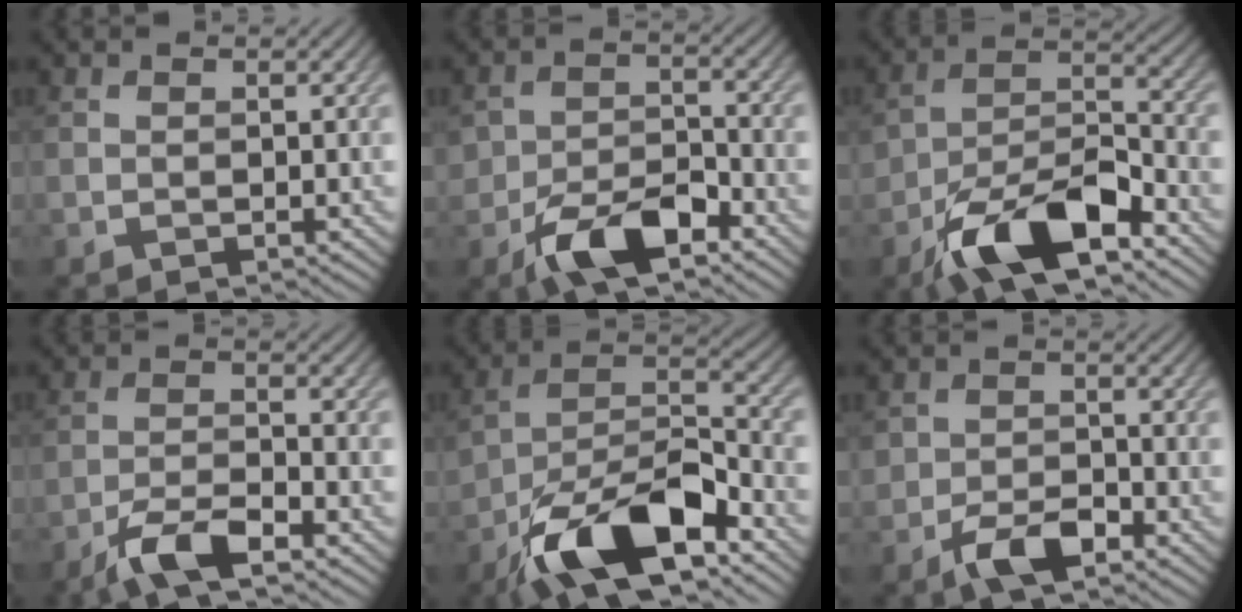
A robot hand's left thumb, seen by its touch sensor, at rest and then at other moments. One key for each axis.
{"total": 7.7, "fx": -4.6, "fy": 3.9, "fz": 4.8, "tx": -0.081, "ty": 0.003, "tz": -0.092}
{"total": 12.5, "fx": -7.8, "fy": 5.1, "fz": 8.3, "tx": -0.147, "ty": -0.002, "tz": -0.154}
{"total": 6.6, "fx": -4.7, "fy": 1.6, "fz": 4.4, "tx": -0.091, "ty": -0.001, "tz": -0.091}
{"total": 14.6, "fx": -8.9, "fy": 5.8, "fz": 9.9, "tx": -0.179, "ty": -0.004, "tz": -0.174}
{"total": 4.6, "fx": -2.8, "fy": 2.4, "fz": 2.8, "tx": -0.048, "ty": -0.002, "tz": -0.055}